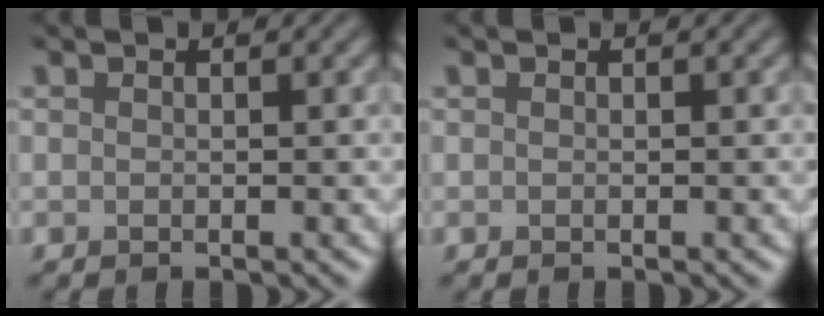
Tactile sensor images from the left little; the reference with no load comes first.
{"total": 0.0}